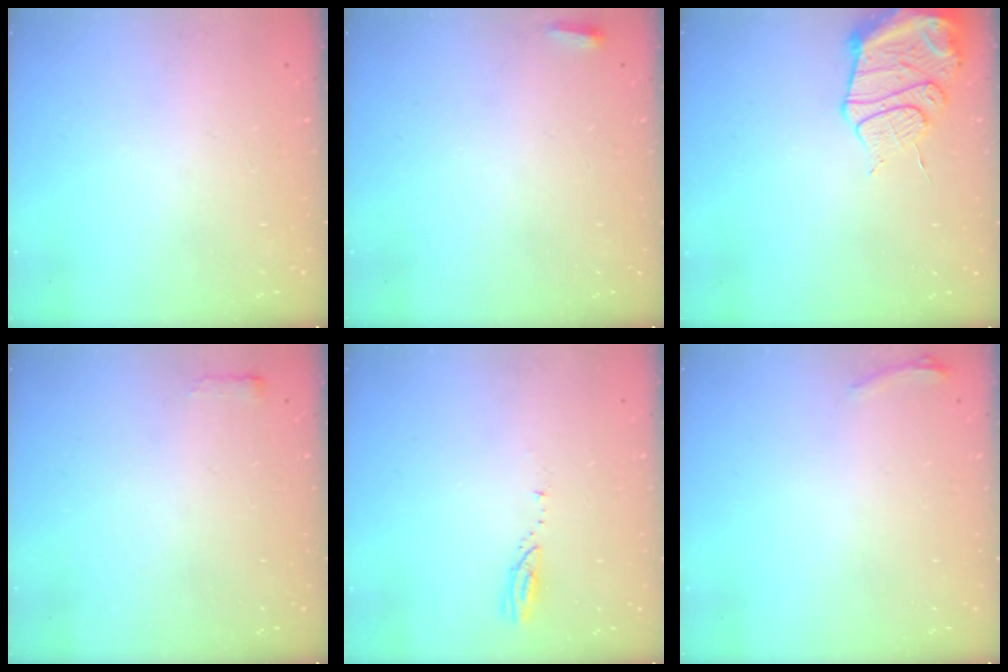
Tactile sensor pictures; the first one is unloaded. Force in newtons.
{"total": 2.7, "press": 2.6, "slide": 0.9}
{"total": 13.1, "press": 13.0, "slide": 1.6}
{"total": 2.4, "press": 2.4, "slide": 0.4}
{"total": 3.0, "press": 3.0, "slide": 0.1}
{"total": 5.0, "press": 4.7, "slide": 1.9}